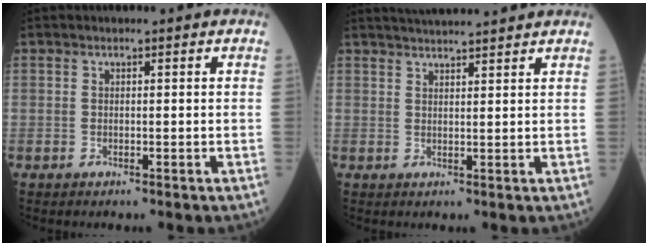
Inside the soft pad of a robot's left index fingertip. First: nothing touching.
{"total": 8.0, "force": [7.5, -0.1, 2.9], "torque": [-0.047, 0.029, 0.106]}